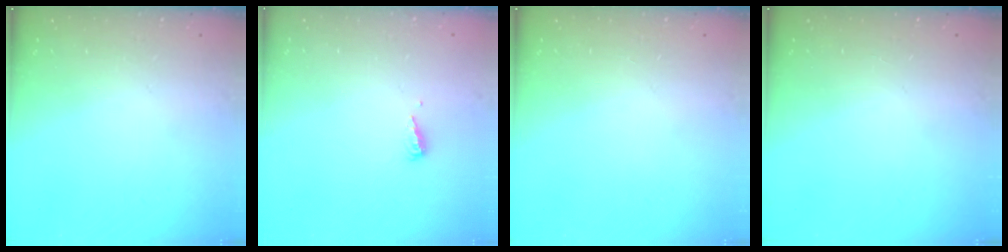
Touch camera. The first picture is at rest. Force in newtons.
{"total": 3.6, "press": 3.6, "slide": 0.4}
{"total": 0.0}
{"total": 0.0}